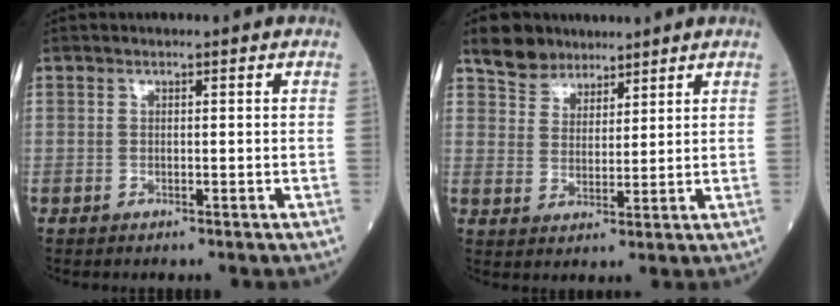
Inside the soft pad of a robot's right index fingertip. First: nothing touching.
{"total": 5.8, "force": [4.6, 3.3, 0.8], "torque": [-0.019, 0.017, 0.086]}